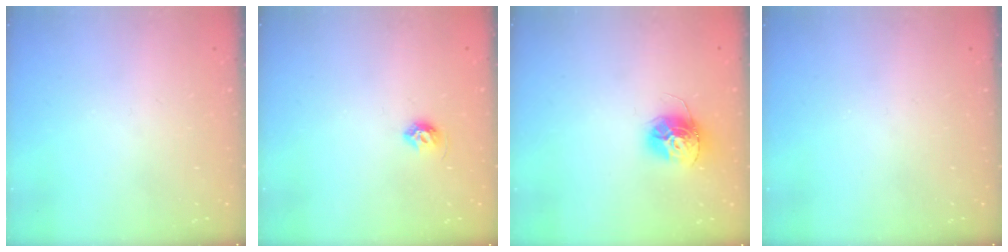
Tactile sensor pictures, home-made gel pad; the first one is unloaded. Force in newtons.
{"total": 5.6, "press": 5.5, "slide": 1.0}
{"total": 13.4, "press": 13.4, "slide": 1.2}
{"total": 0.0}